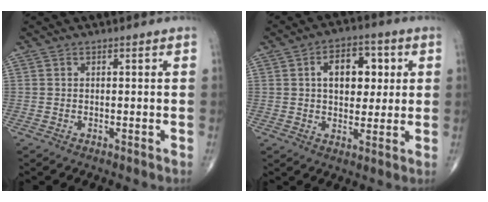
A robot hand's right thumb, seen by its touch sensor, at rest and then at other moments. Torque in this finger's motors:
{"motor_torque": [0.48, 2.38, 0.44, -0.45, 0.06]}